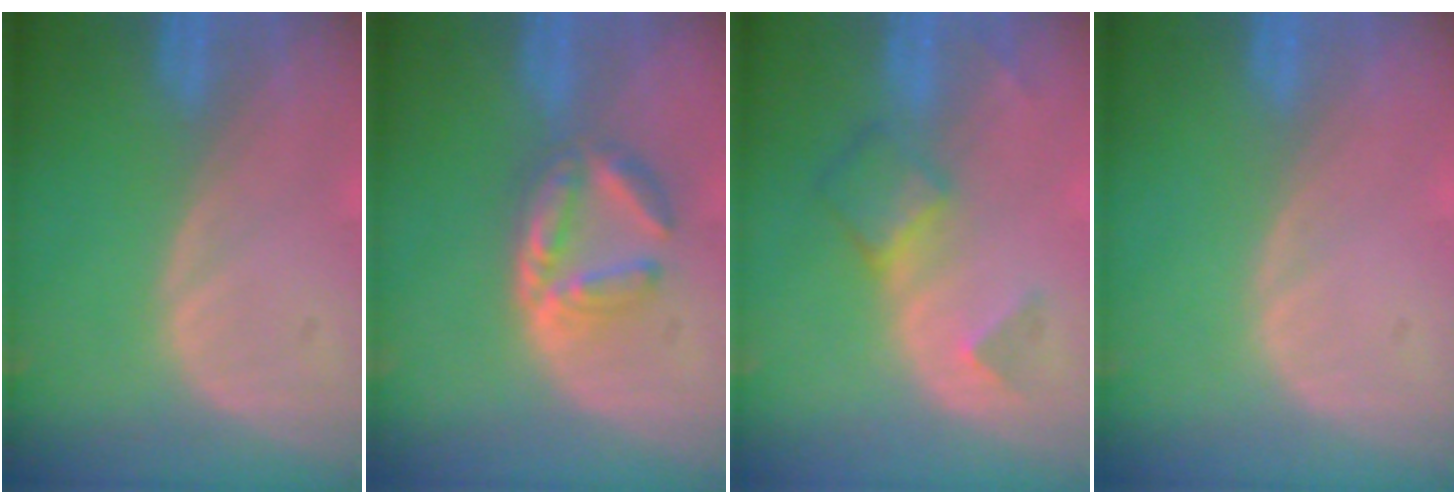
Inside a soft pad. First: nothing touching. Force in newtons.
{"total": 5.3, "press": 5.2, "slide": 0.8}
{"total": 4.8, "press": 4.6, "slide": 1.4}
{"total": 0.0}